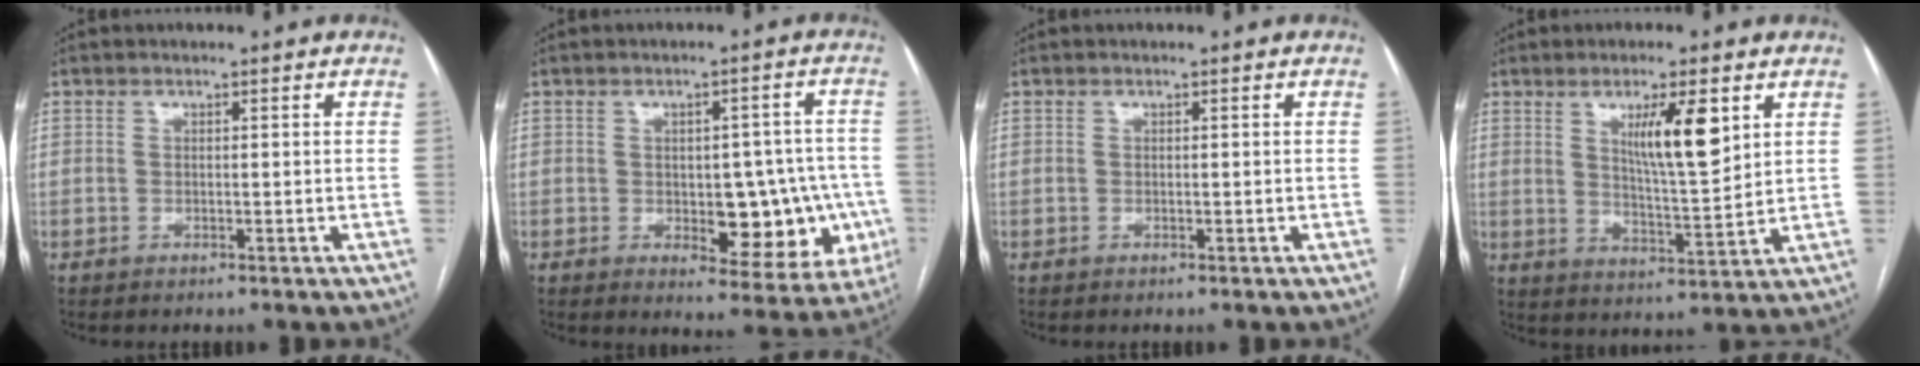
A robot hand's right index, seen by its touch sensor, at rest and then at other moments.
{"total": 11.8, "force": [-2.4, 5.7, 10.0], "torque": [-0.101, 0.020, -0.015]}
{"total": 0.0}
{"total": 8.8, "force": [3.7, 1.1, 7.9], "torque": [-0.134, -0.010, 0.066]}